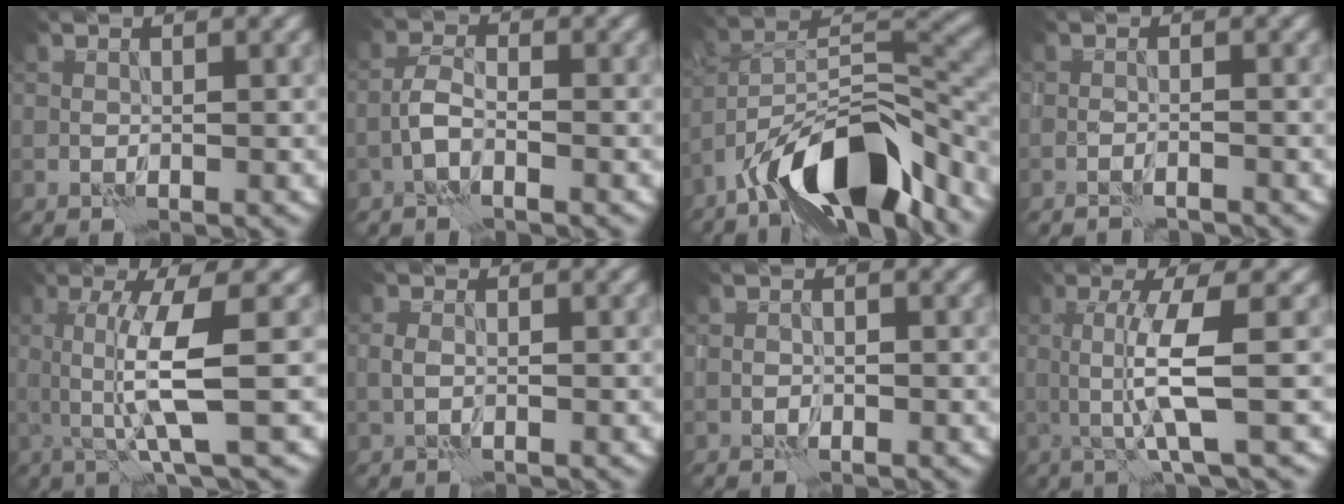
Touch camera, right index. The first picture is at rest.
{"total": 1.1, "force": [-0.6, 0.0, 0.9], "torque": [-0.021, 0.006, -0.016]}
{"total": 12.2, "force": [-8.7, 3.4, 7.9], "torque": [-0.121, 0.009, -0.159]}
{"total": 1.4, "force": [-1.3, -0.3, 0.4], "torque": [-0.008, 0.004, -0.022]}
{"total": 5.3, "force": [0.8, 0.1, 5.2], "torque": [-0.100, -0.004, 0.020]}
{"total": 0.5, "force": [0.4, -0.3, 0.2], "torque": [-0.009, 0.000, 0.008]}
{"total": 0.0}
{"total": 4.4, "force": [0.7, -0.2, 4.4], "torque": [-0.089, -0.005, 0.016]}